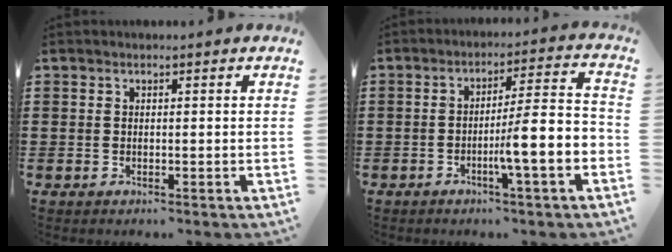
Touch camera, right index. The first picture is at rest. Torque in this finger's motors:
{"motor_torque": [2.14, 0.00, 0.91, 0.21]}